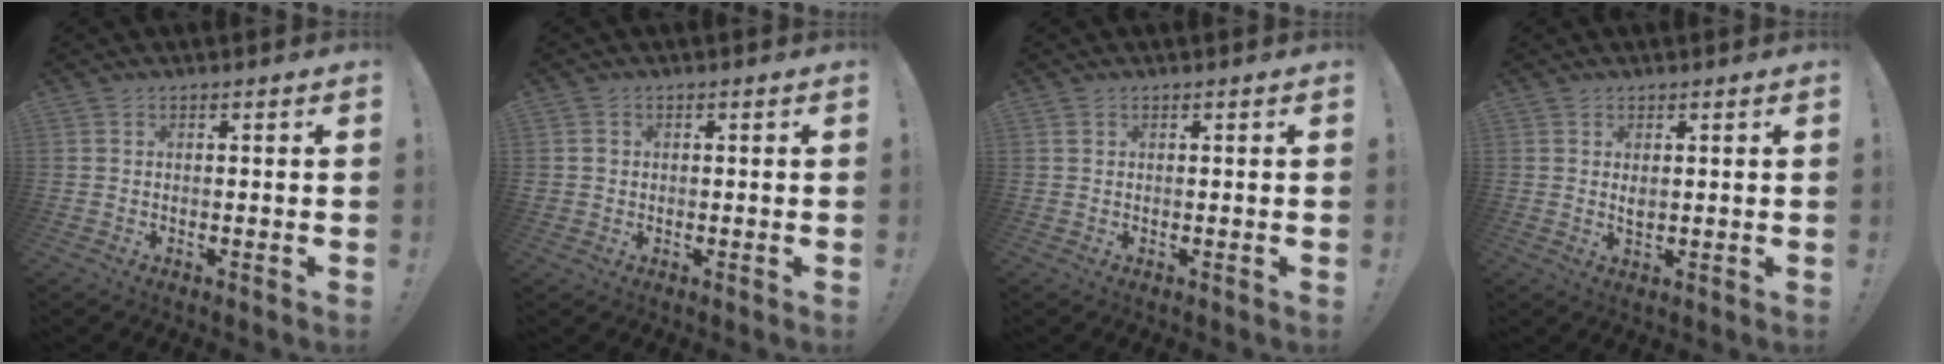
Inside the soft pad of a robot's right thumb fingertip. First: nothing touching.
{"total": 1.9, "force": [0.3, 1.8, 0.4], "torque": [0.001, 0.001, 0.004]}
{"total": 0.5, "force": [0.3, 0.5, 0.1], "torque": [-0.003, 0.002, 0.005]}
{"total": 1.9, "force": [1.1, 0.8, 1.3], "torque": [-0.013, -0.008, 0.017]}